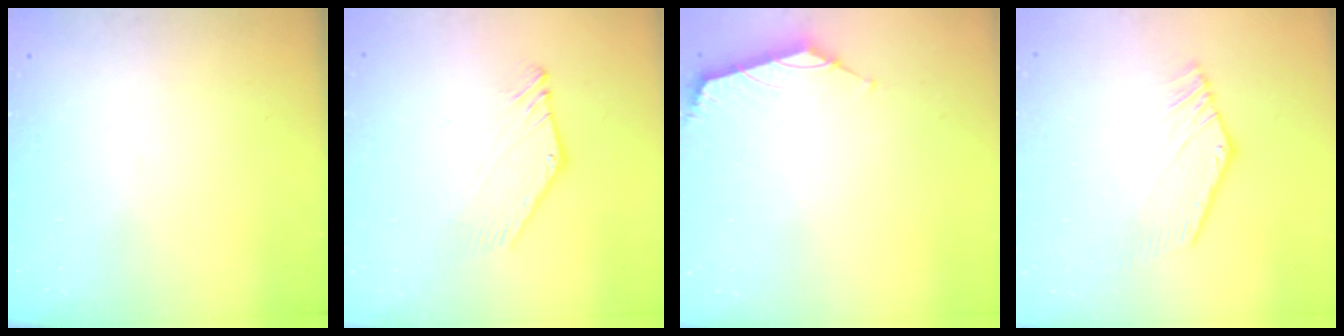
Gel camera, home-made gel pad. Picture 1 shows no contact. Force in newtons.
{"total": 2.4, "press": 2.4, "slide": 0.1}
{"total": 0.7, "press": 0.6, "slide": 0.2}
{"total": 2.5, "press": 2.5, "slide": 0.1}